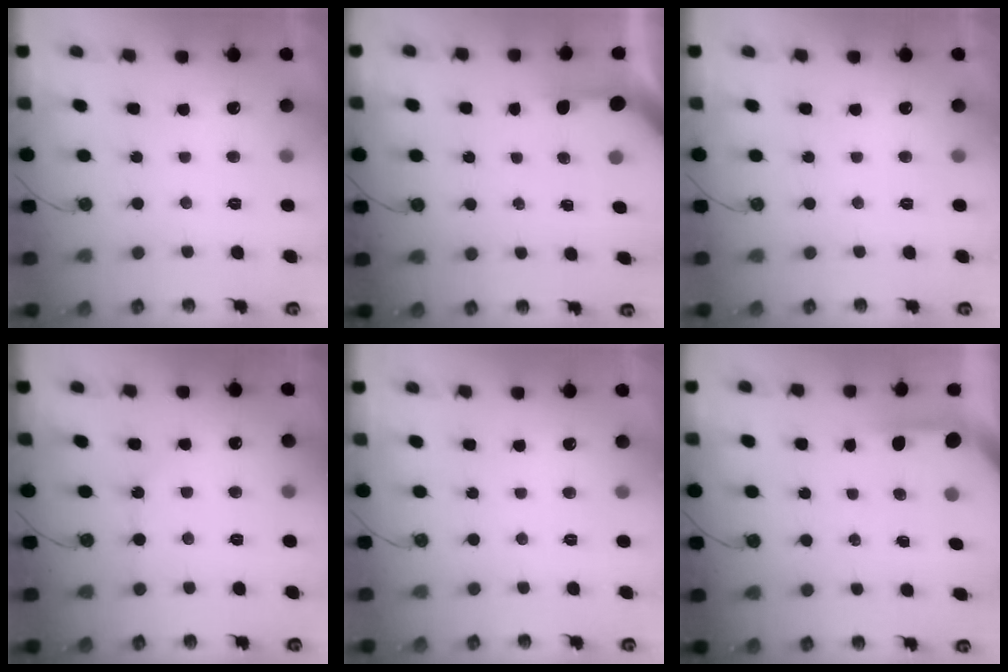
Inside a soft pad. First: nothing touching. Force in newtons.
{"total": 3.3, "press": 3.3, "slide": 0.3}
{"total": 0.0}
{"total": 2.8, "press": 2.7, "slide": 0.5}
{"total": 0.0}
{"total": 4.0, "press": 3.9, "slide": 0.4}